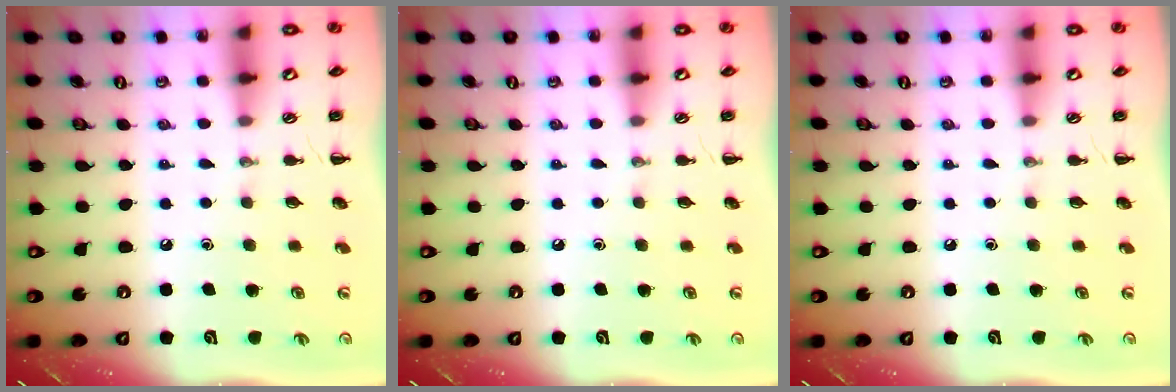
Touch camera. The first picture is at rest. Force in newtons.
{"total": 0.0}
{"total": 0.0}